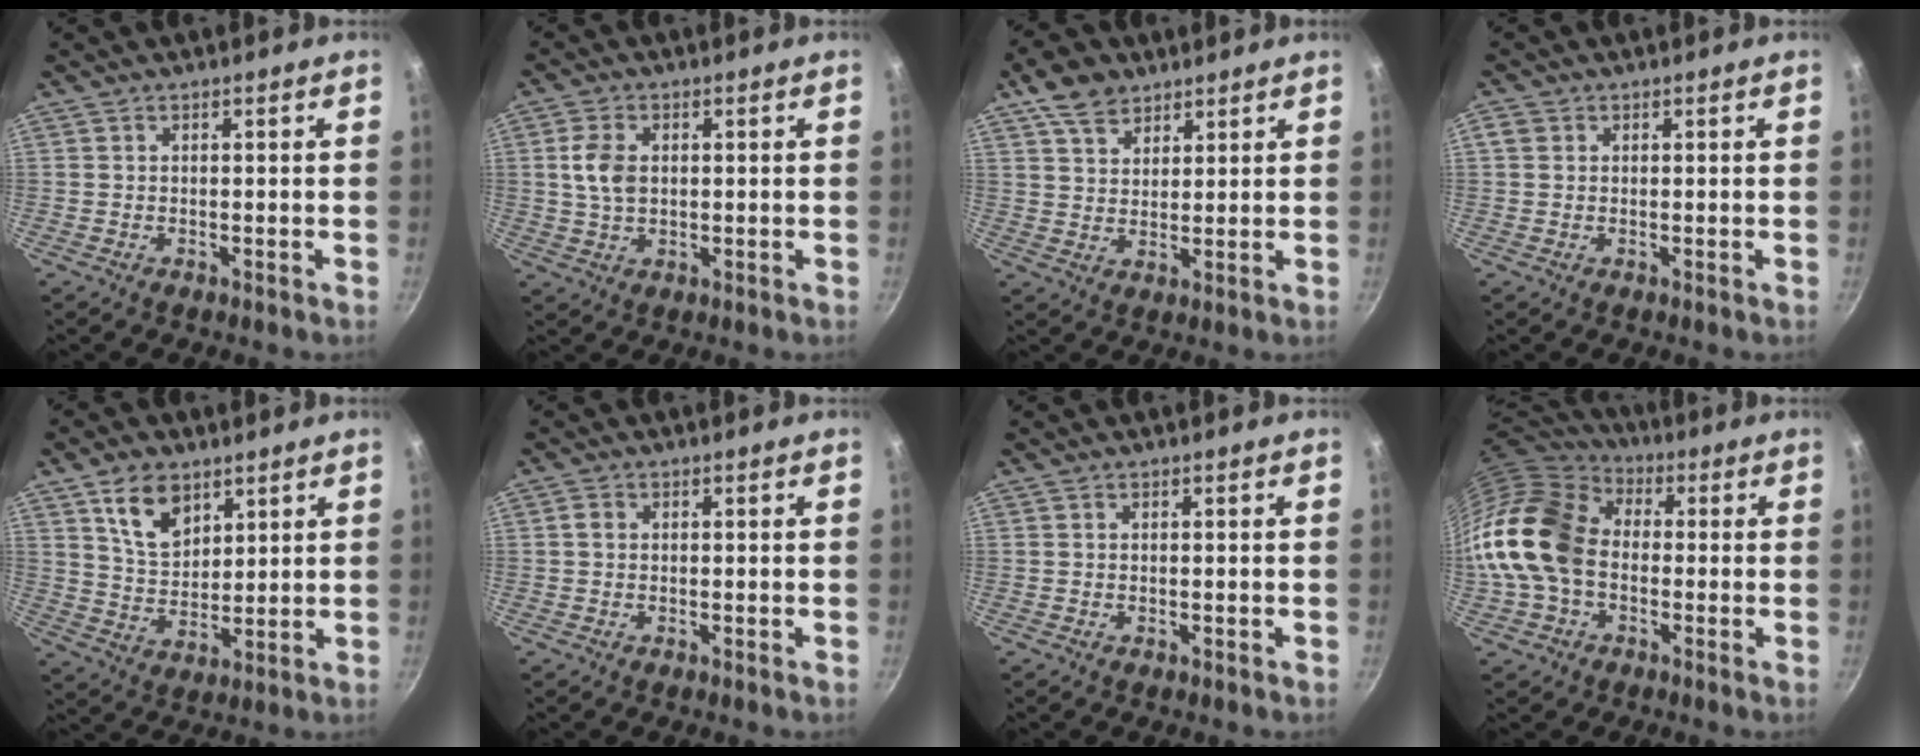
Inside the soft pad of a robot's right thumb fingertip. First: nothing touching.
{"total": 5.8, "force": [0.9, 3.9, 4.2], "torque": [-0.077, 0.002, 0.016]}
{"total": 7.9, "force": [5.1, 5.0, 3.3], "torque": [-0.040, -0.013, 0.093]}
{"total": 2.0, "force": [0.5, 1.8, 0.8], "torque": [-0.010, 0.003, 0.008]}
{"total": 9.5, "force": [5.3, 5.9, 5.3], "torque": [-0.067, -0.026, 0.107]}
{"total": 1.4, "force": [0.2, 1.2, 0.7], "torque": [-0.011, 0.007, 0.002]}
{"total": 0.0}
{"total": 18.8, "force": [-1.5, 13.8, 12.7], "torque": [-0.236, 0.042, -0.043]}